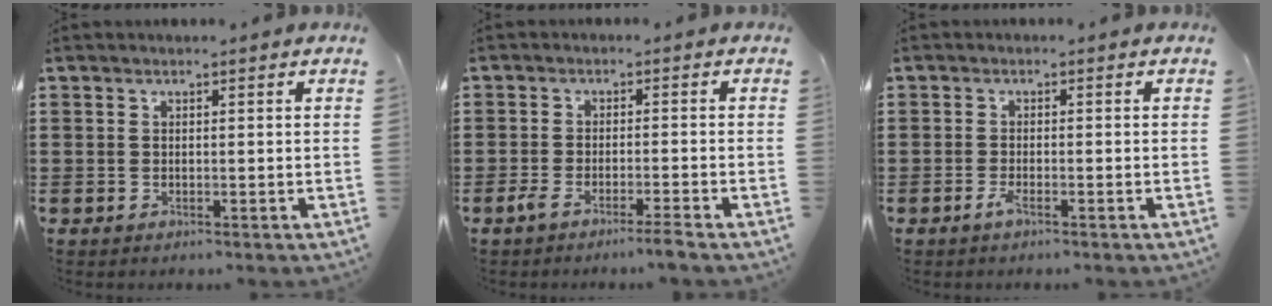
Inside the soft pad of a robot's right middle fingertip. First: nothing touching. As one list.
[{"total": 3.1, "force": [-2.5, -0.3, 1.9], "torque": [-0.038, -0.006, -0.047]}, {"total": 1.7, "force": [-1.0, 0.1, 1.3], "torque": [-0.032, -0.007, -0.021]}]